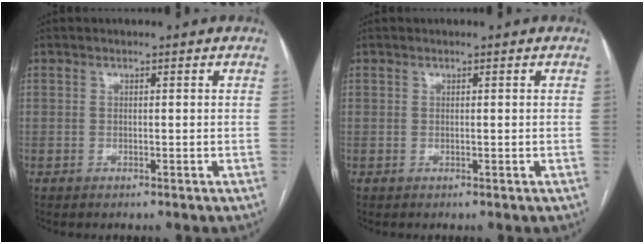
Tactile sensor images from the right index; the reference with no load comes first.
{"total": 0.0}